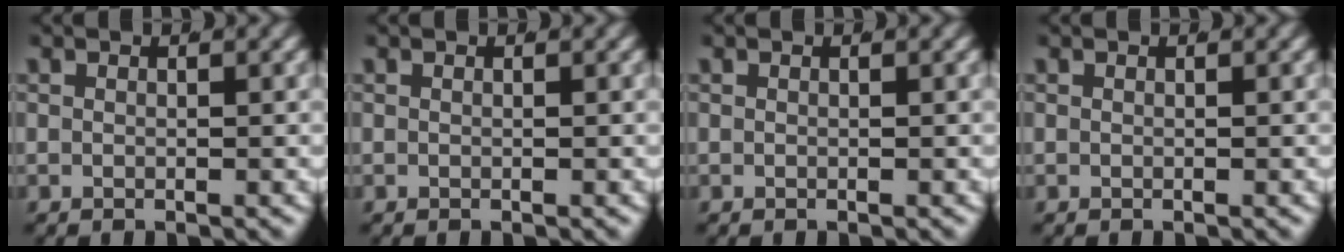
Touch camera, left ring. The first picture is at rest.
{"total": 0.0}
{"total": 0.0}
{"total": 0.0}